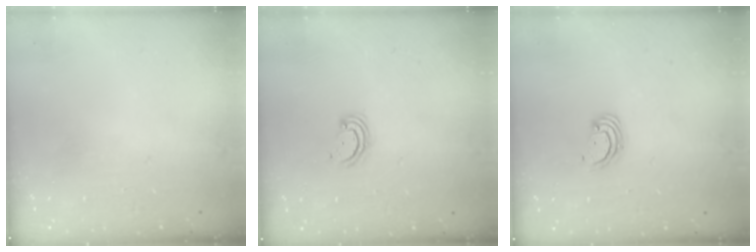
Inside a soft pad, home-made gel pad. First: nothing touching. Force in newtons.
{"total": 3.3, "press": 3.2, "slide": 0.4}
{"total": 2.8, "press": 2.8, "slide": 0.2}